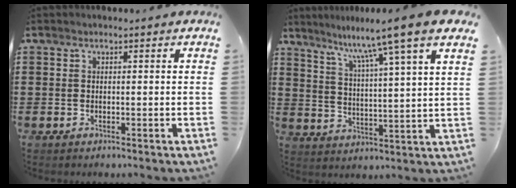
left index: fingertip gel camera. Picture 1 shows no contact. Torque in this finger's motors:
{"motor_torque": [2.14, 0.00, 0.97, 0.21]}